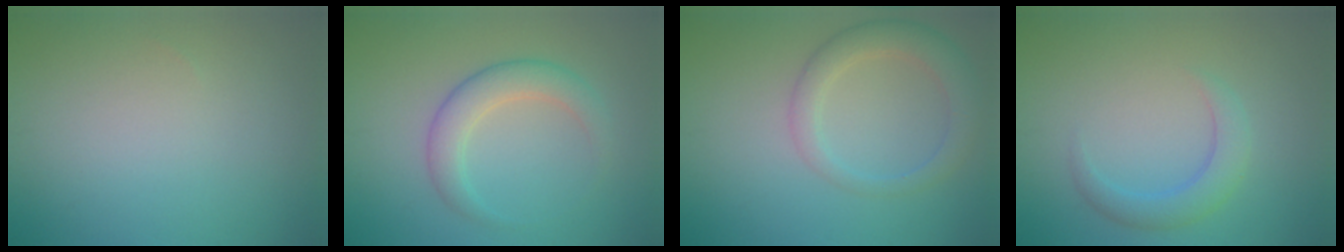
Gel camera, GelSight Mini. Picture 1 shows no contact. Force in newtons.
{"total": 3.4, "press": 3.4, "slide": 0.2}
{"total": 3.5, "press": 3.5, "slide": 0.3}
{"total": 2.8, "press": 2.8, "slide": 0.2}